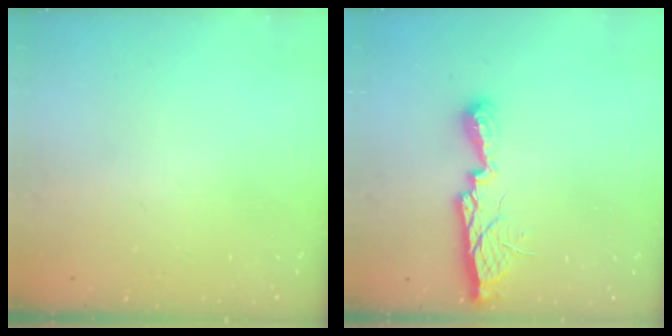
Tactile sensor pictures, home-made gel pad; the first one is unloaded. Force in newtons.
{"total": 10.1, "press": 10.1, "slide": 0.7}